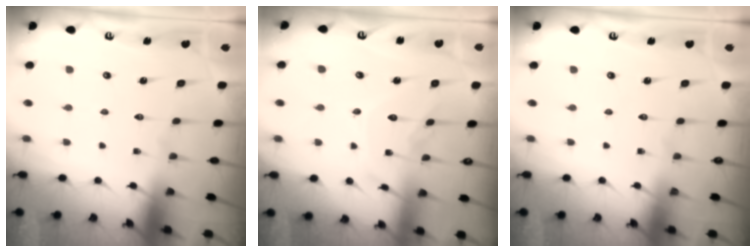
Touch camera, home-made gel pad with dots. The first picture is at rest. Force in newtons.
{"total": 10.2, "press": 10.2, "slide": 0.8}
{"total": 0.0}